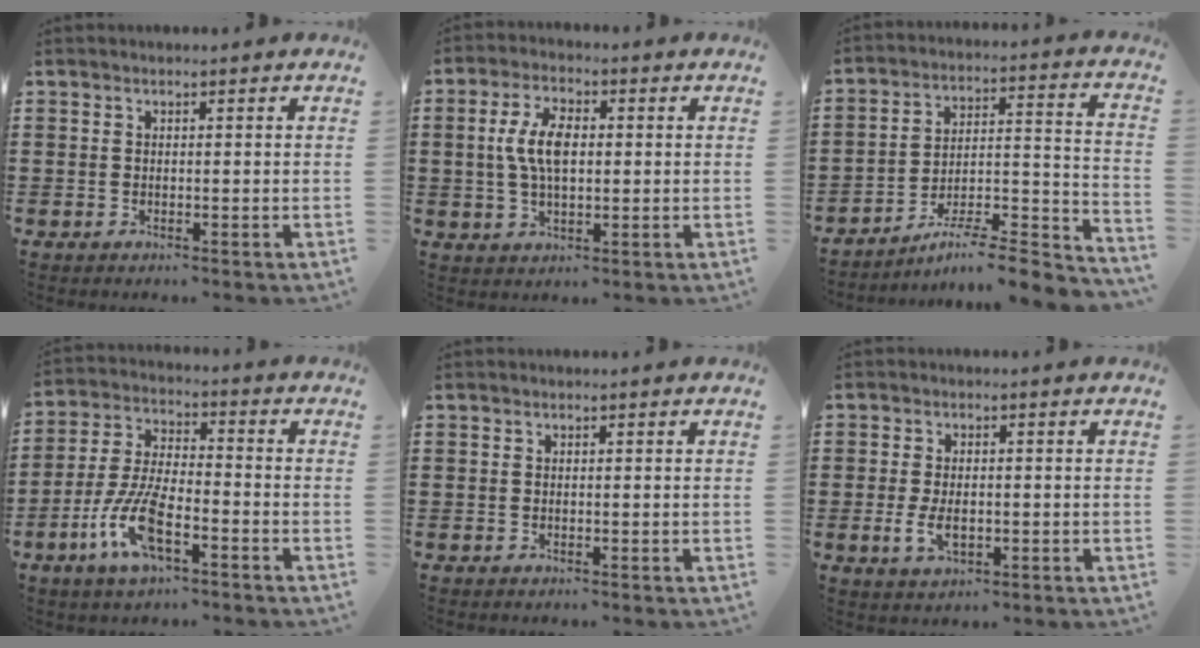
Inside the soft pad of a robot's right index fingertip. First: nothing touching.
{"total": 7.0, "force": [0.5, 3.2, 6.2], "torque": [-0.135, 0.008, 0.002]}
{"total": 6.6, "force": [-5.5, 0.7, 3.6], "torque": [-0.056, -0.008, -0.109]}
{"total": 9.6, "force": [-4.6, 3.3, 7.8], "torque": [-0.187, -0.009, -0.089]}
{"total": 0.0}
{"total": 4.0, "force": [-0.8, 2.2, 3.3], "torque": [-0.075, -0.004, -0.015]}